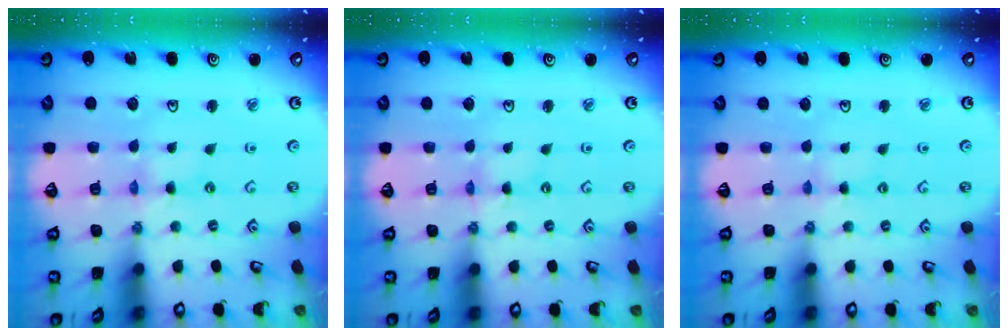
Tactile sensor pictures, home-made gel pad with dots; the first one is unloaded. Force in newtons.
{"total": 0.0}
{"total": 2.9, "press": 2.9, "slide": 0.3}